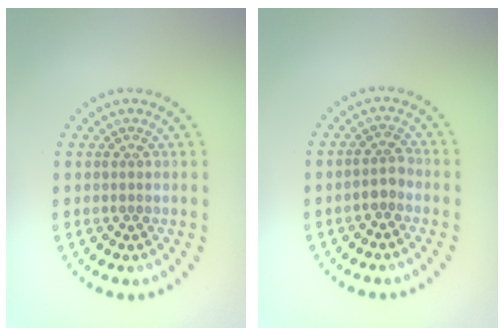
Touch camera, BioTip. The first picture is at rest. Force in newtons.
{"total": 1.5, "press": 1.3, "slide": 0.7}